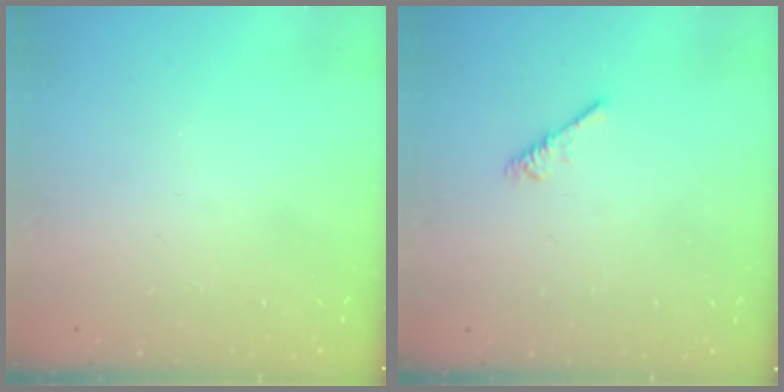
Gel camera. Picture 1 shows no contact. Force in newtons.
{"total": 2.2, "press": 2.1, "slide": 0.5}